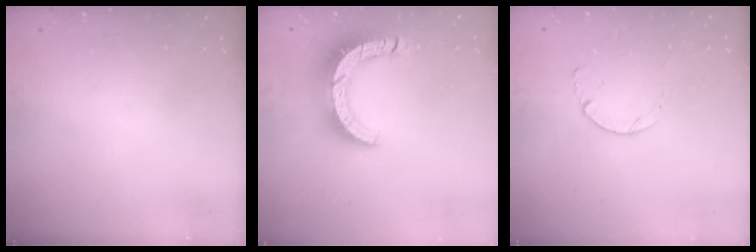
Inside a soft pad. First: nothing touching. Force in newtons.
{"total": 13.5, "press": 13.4, "slide": 1.5}
{"total": 0.0}